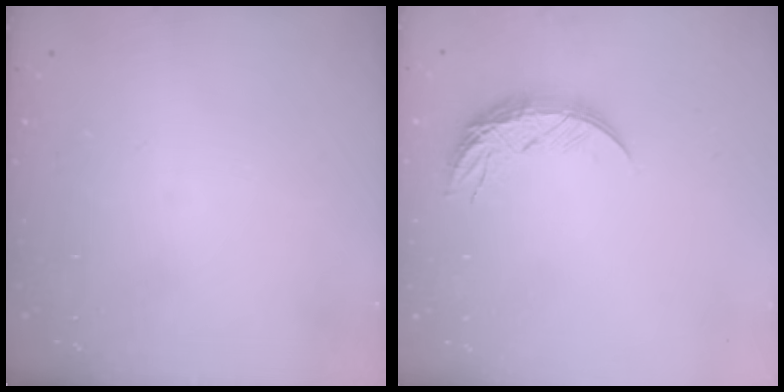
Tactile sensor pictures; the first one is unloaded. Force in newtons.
{"total": 8.2, "press": 8.2, "slide": 0.8}